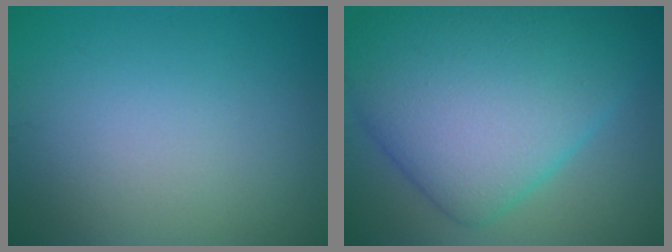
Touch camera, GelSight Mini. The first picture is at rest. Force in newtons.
{"total": 12.4, "press": 12.4, "slide": 0.2}